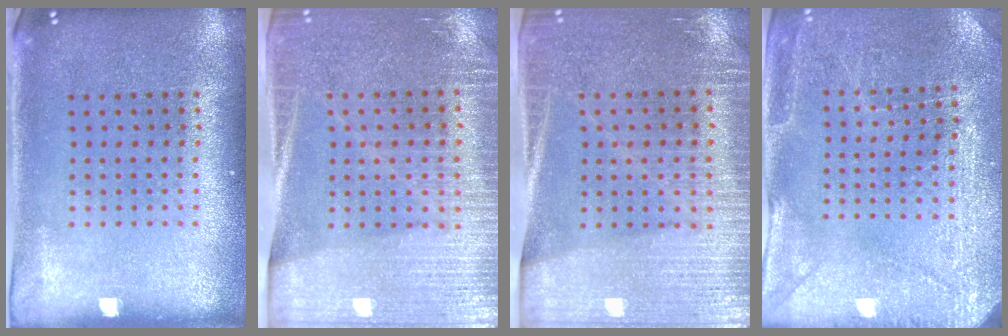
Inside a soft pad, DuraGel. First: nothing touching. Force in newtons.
{"total": 3.1, "press": 2.9, "slide": 1.1}
{"total": 3.1, "press": 2.9, "slide": 1.1}
{"total": 2.9, "press": 2.8, "slide": 0.5}